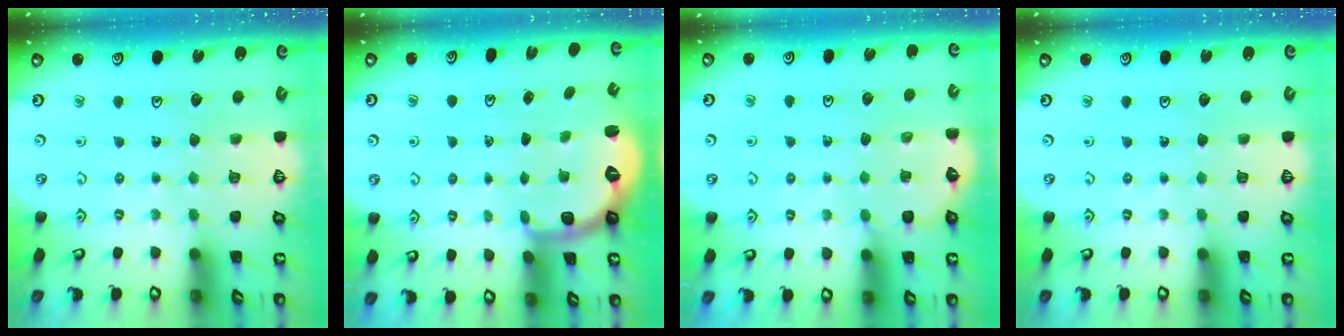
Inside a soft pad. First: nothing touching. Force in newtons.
{"total": 2.6, "press": 1.6, "slide": 2.1}
{"total": 3.1, "press": 2.5, "slide": 1.8}
{"total": 0.0}